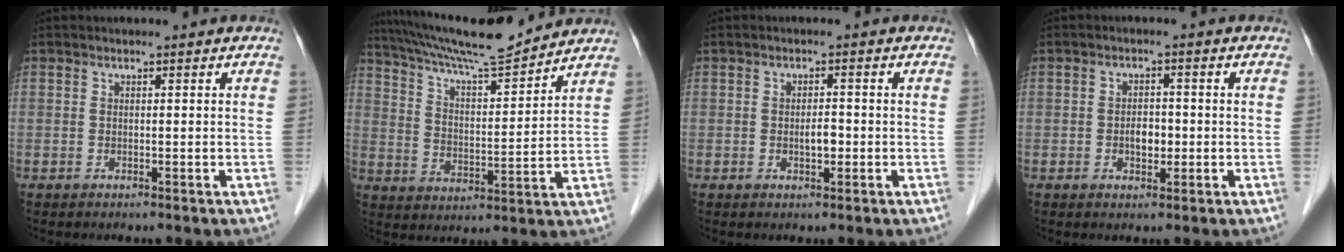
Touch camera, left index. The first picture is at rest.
{"total": 14.1, "force": [13.1, 0.3, 5.3], "torque": [-0.102, 0.007, 0.221]}
{"total": 2.0, "force": [-0.5, 0.8, 1.8], "torque": [-0.031, 0.002, -0.006]}
{"total": 2.8, "force": [-0.6, 1.7, 2.2], "torque": [-0.036, 0.004, -0.007]}